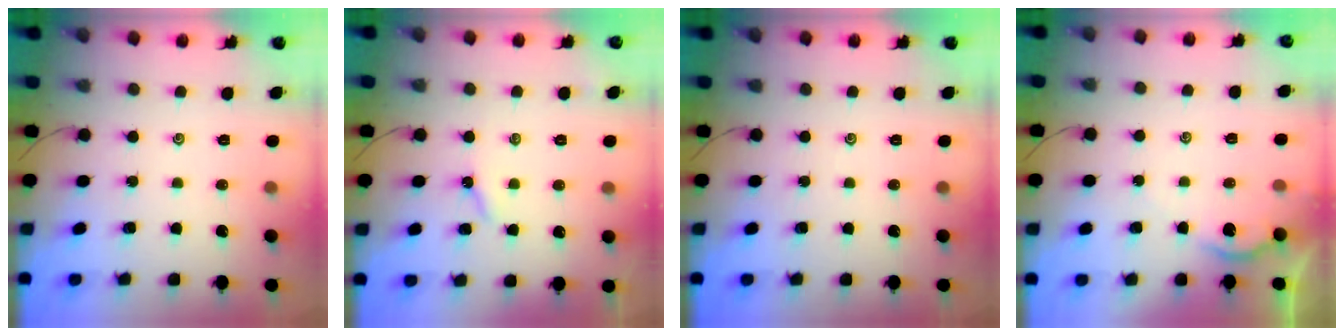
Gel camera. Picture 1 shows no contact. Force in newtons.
{"total": 2.5, "press": 2.4, "slide": 0.4}
{"total": 0.0}
{"total": 2.3, "press": 2.2, "slide": 0.4}